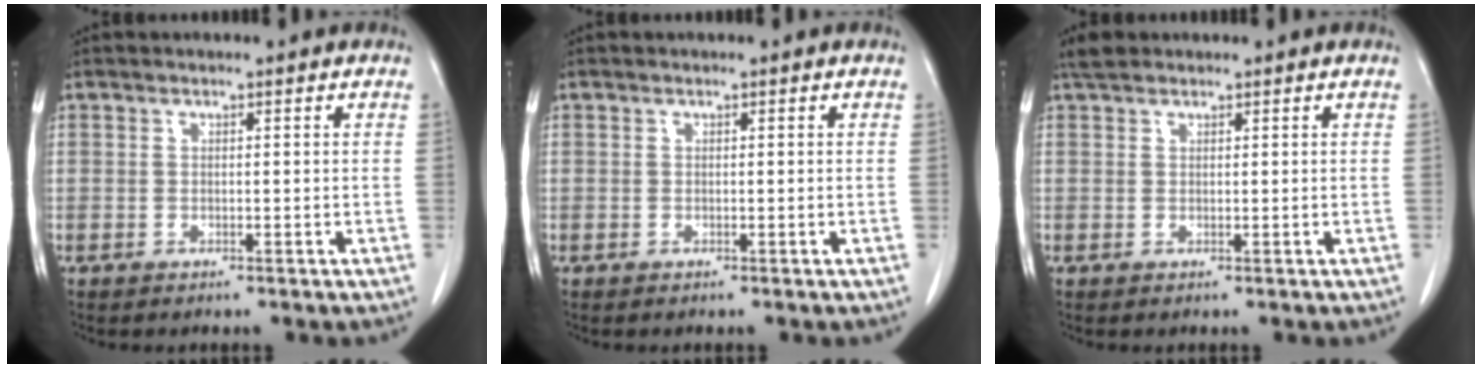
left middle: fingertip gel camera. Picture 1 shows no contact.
{"total": 0.0}
{"total": 1.9, "force": [1.6, 0.9, 0.5], "torque": [-0.011, 0.013, 0.027]}